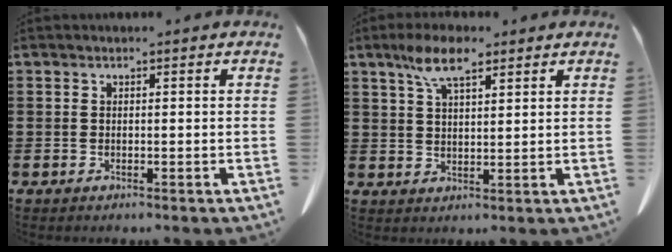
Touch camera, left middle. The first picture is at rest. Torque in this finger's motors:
{"motor_torque": [1.40, 0.74, 0.41, 0.14]}